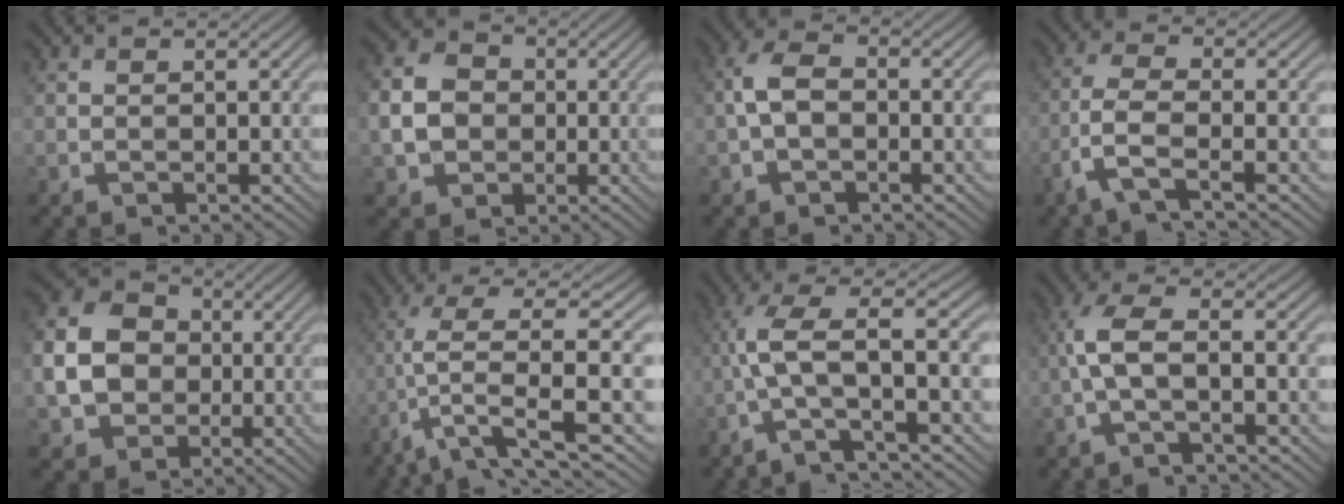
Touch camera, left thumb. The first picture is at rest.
{"total": 6.7, "force": [-0.7, 5.7, 3.4], "torque": [-0.086, 0.000, -0.021]}
{"total": 4.4, "force": [-0.8, 2.7, 3.3], "torque": [-0.075, 0.010, -0.023]}
{"total": 5.2, "force": [-2.7, 1.4, 4.3], "torque": [-0.100, -0.001, -0.072]}
{"total": 9.6, "force": [-0.8, 8.1, 5.2], "torque": [-0.131, 0.000, -0.023]}
{"total": 8.9, "force": [-1.9, 2.1, 8.5], "torque": [-0.154, 0.015, -0.043]}
{"total": 7.7, "force": [-1.7, 1.6, 7.3], "torque": [-0.136, 0.027, -0.053]}
{"total": 5.0, "force": [-1.0, 1.4, 4.7], "torque": [-0.109, 0.014, -0.029]}